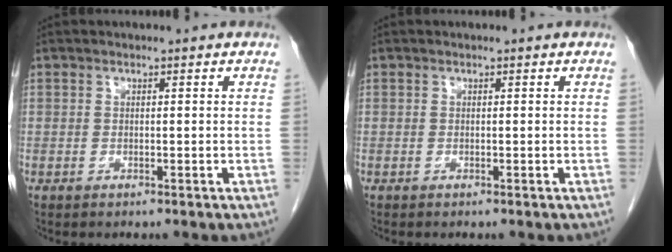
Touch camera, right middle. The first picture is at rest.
{"total": 0.0}